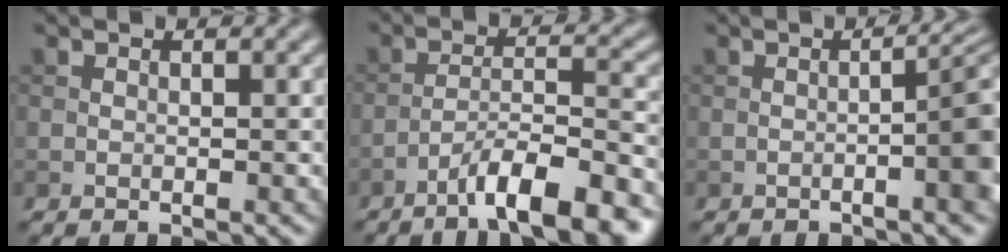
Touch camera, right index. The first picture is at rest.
{"total": 9.0, "force": [-6.2, 1.7, 6.2], "torque": [-0.092, 0.013, -0.100]}
{"total": 6.3, "force": [-1.0, 1.5, 6.1], "torque": [-0.068, 0.002, -0.011]}